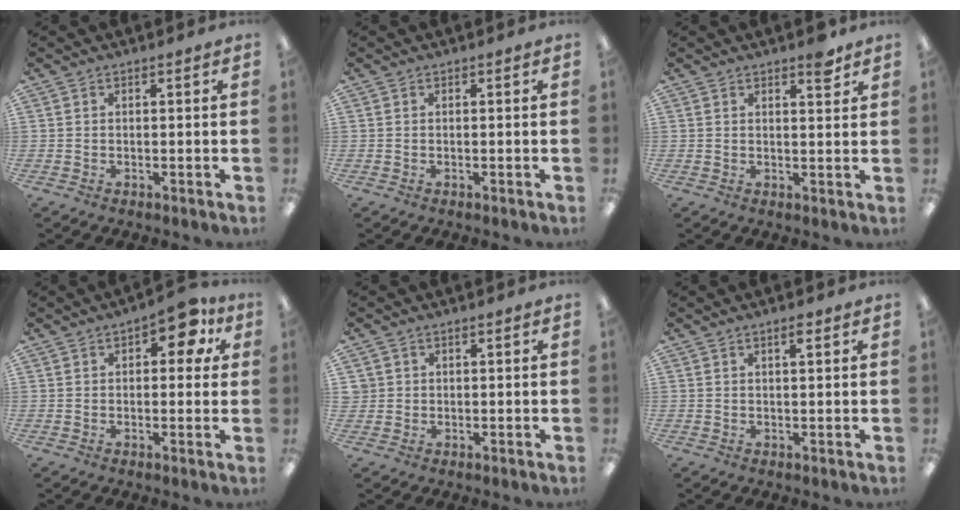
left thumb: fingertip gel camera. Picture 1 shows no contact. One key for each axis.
{"total": 0.0}
{"total": 3.6, "fx": 2.8, "fy": 0.9, "fz": 2.1, "tx": -0.015, "ty": -0.017, "tz": 0.041}
{"total": 8.4, "fx": 3.5, "fy": 4.1, "fz": 6.4, "tx": -0.080, "ty": -0.008, "tz": 0.054}
{"total": 1.8, "fx": 0.6, "fy": 1.7, "fz": 0.1, "tx": -0.006, "ty": 0.003, "tz": 0.010}
{"total": 2.2, "fx": 1.4, "fy": 0.4, "fz": 1.7, "tx": -0.028, "ty": -0.001, "tz": 0.021}